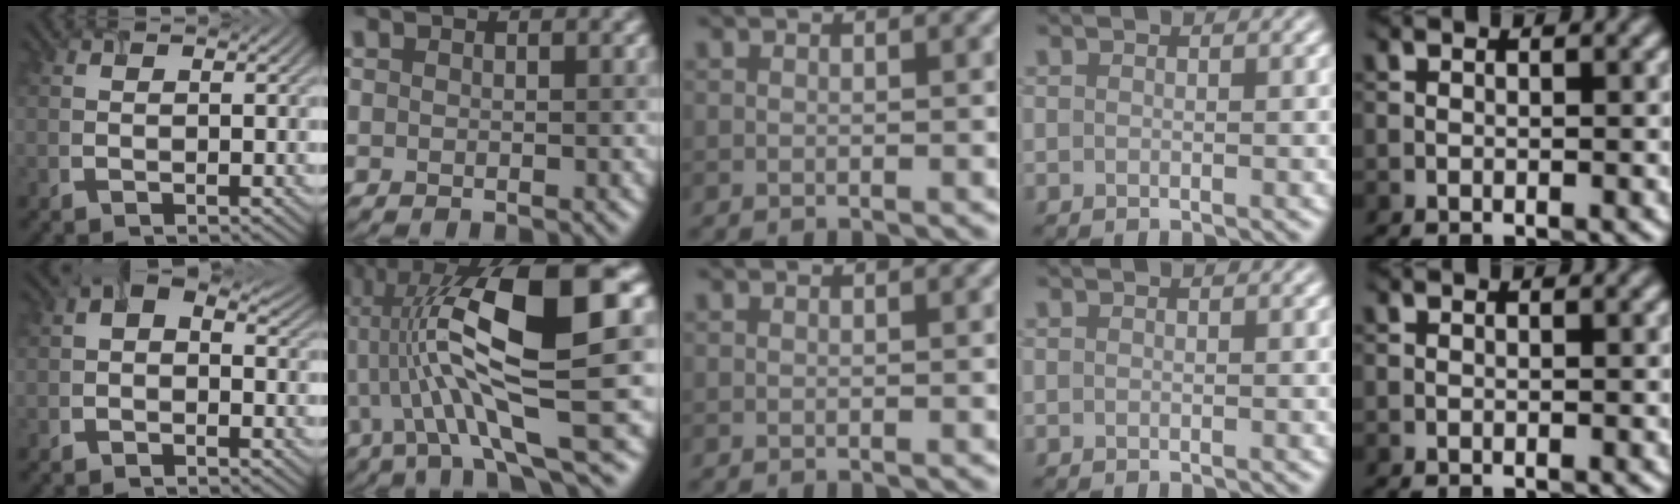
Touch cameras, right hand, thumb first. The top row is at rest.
{"thumb": {"total": 3.6, "force": [0.5, 2.5, 2.6], "torque": [-0.044, 0.008, -0.004]}, "index": {"total": 14.9, "force": [1.1, 3.2, 14.5], "torque": [-0.249, 0.011, 0.024]}}